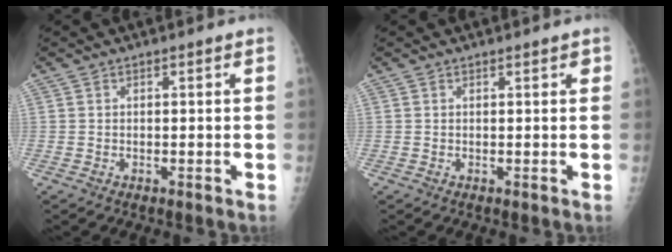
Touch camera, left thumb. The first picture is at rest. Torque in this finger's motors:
{"motor_torque": [0.07, -0.12, -0.07, -0.40, 0.00]}